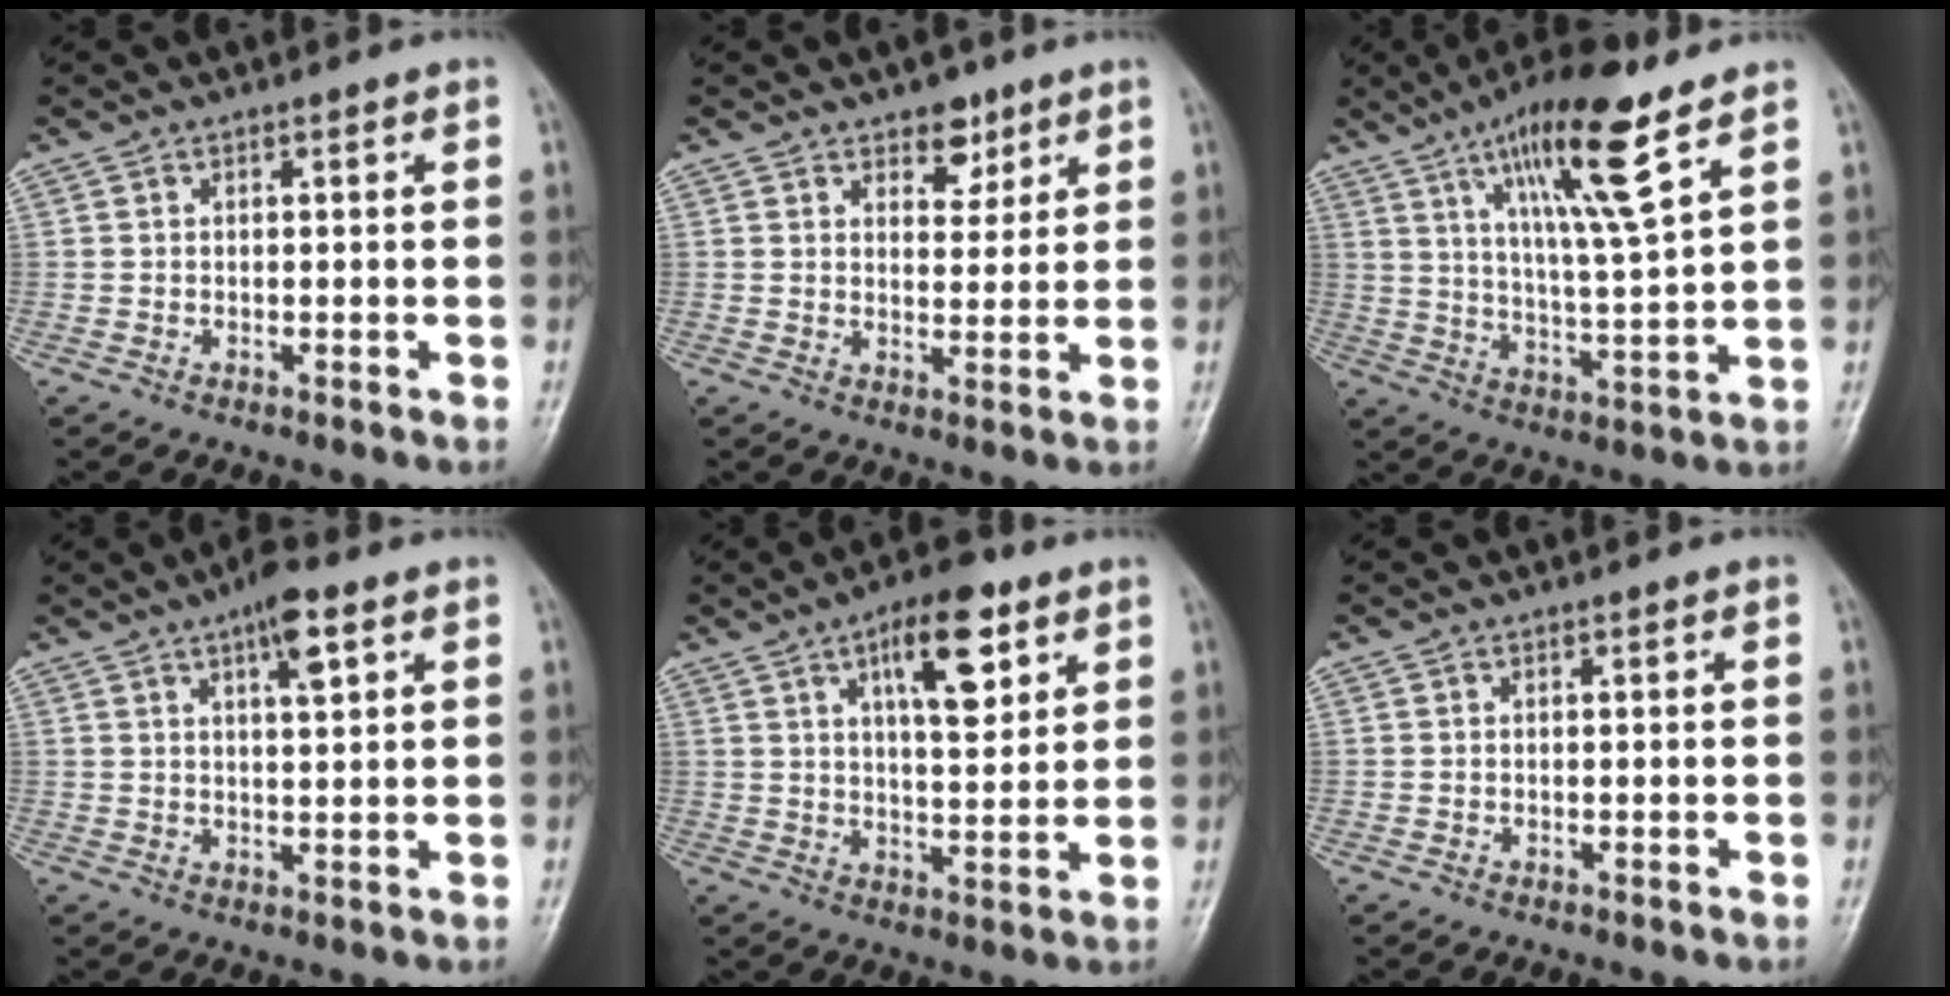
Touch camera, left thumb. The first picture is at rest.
{"total": 5.1, "force": [3.3, 3.0, 2.4], "torque": [-0.005, -0.020, 0.049]}
{"total": 15.0, "force": [8.5, 2.3, 12.2], "torque": [-0.206, -0.042, 0.148]}
{"total": 6.5, "force": [3.4, 1.8, 5.2], "torque": [-0.076, -0.008, 0.051]}
{"total": 11.5, "force": [5.6, 4.5, 9.0], "torque": [-0.117, -0.024, 0.085]}
{"total": 0.0}